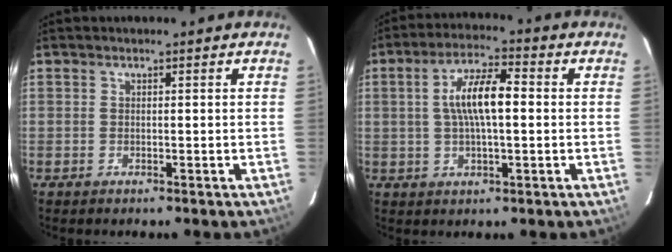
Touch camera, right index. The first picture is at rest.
{"total": 9.0, "force": [0.8, 2.8, 8.6], "torque": [-0.160, 0.014, 0.015]}